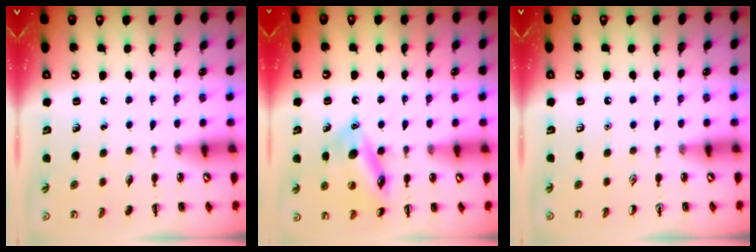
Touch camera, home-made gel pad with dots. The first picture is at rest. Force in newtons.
{"total": 14.5, "press": 14.4, "slide": 1.7}
{"total": 0.0}